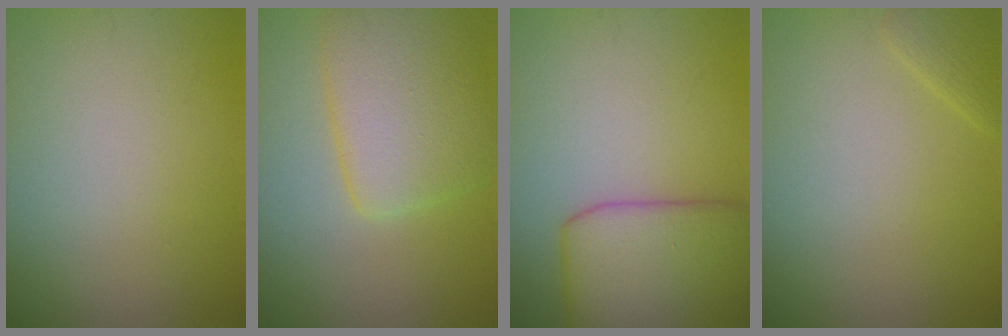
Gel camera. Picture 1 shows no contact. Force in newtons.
{"total": 5.2, "press": 5.2, "slide": 0.3}
{"total": 7.8, "press": 7.8, "slide": 0.3}
{"total": 1.3, "press": 1.3, "slide": 0.1}